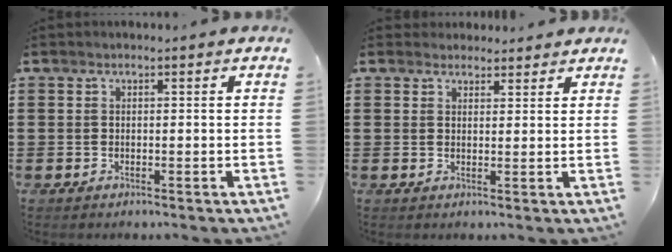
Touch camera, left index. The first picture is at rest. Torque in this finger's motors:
{"motor_torque": [2.14, 0.00, 0.16, 0.03]}